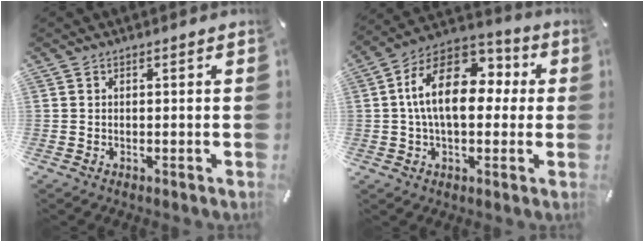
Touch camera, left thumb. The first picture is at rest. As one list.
[{"total": 16.9, "force": [2.3, 10.4, 13.2], "torque": [-0.237, 0.004, 0.037]}]